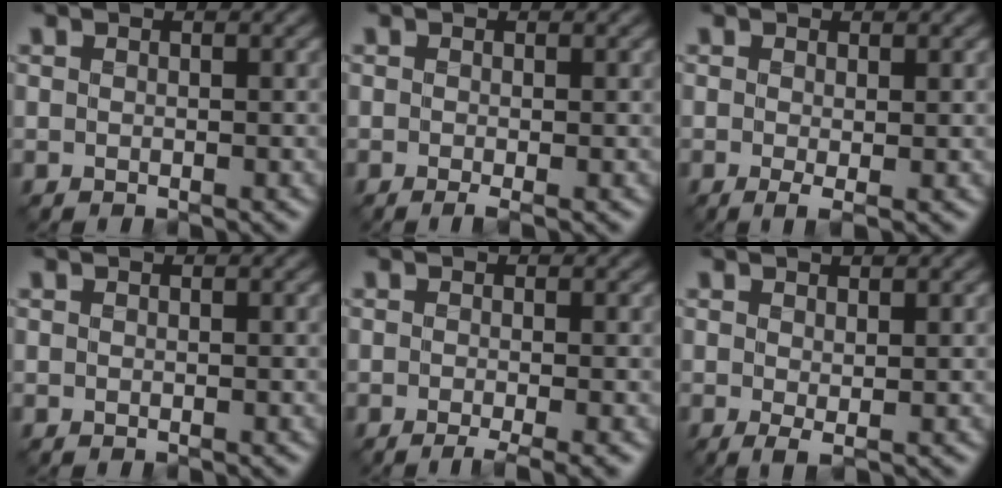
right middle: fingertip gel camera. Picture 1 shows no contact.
{"total": 0.9, "force": [-0.5, 0.0, 0.7], "torque": [-0.016, -0.009, -0.011]}
{"total": 1.1, "force": [-0.2, 0.1, 1.1], "torque": [-0.021, -0.009, -0.006]}
{"total": 0.0}
{"total": 2.7, "force": [-1.5, 0.5, 2.3], "torque": [-0.031, -0.008, -0.029]}
{"total": 1.4, "force": [0.3, 0.2, 1.3], "torque": [-0.026, -0.008, 0.004]}